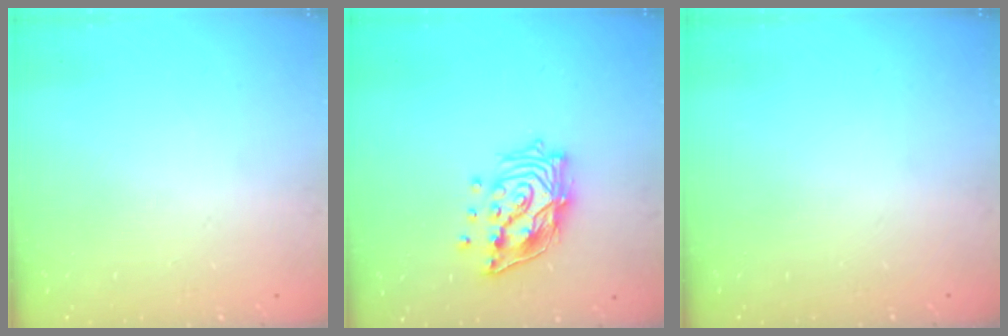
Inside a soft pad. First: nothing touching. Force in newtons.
{"total": 16.0, "press": 15.9, "slide": 2.0}
{"total": 0.0}